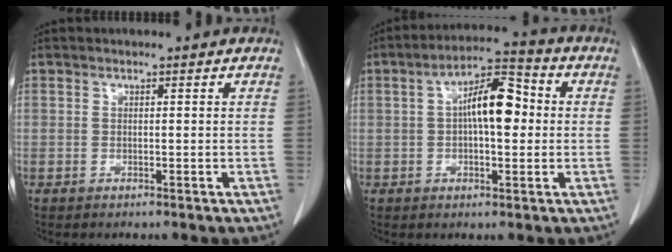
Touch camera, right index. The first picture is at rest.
{"total": 9.3, "force": [0.7, 3.2, 8.7], "torque": [-0.154, 0.026, 0.006]}